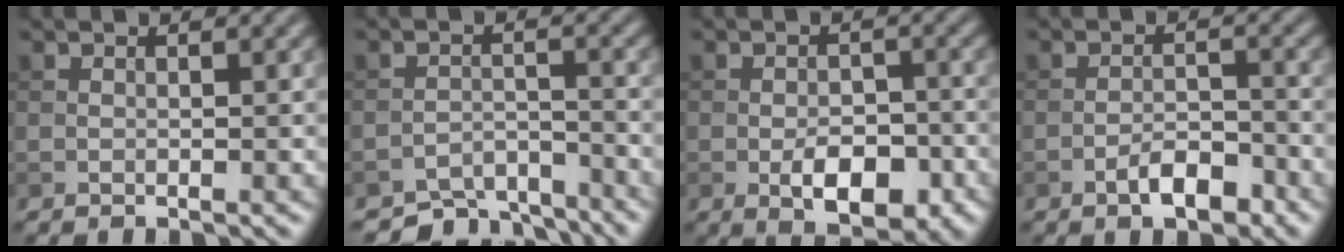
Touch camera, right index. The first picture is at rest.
{"total": 5.2, "force": [-4.9, 1.5, 1.1], "torque": [-0.015, -0.009, -0.084]}
{"total": 5.4, "force": [-2.1, 2.8, 4.1], "torque": [-0.061, -0.004, -0.032]}
{"total": 3.1, "force": [-1.9, 1.2, 2.1], "torque": [-0.031, 0.008, -0.035]}